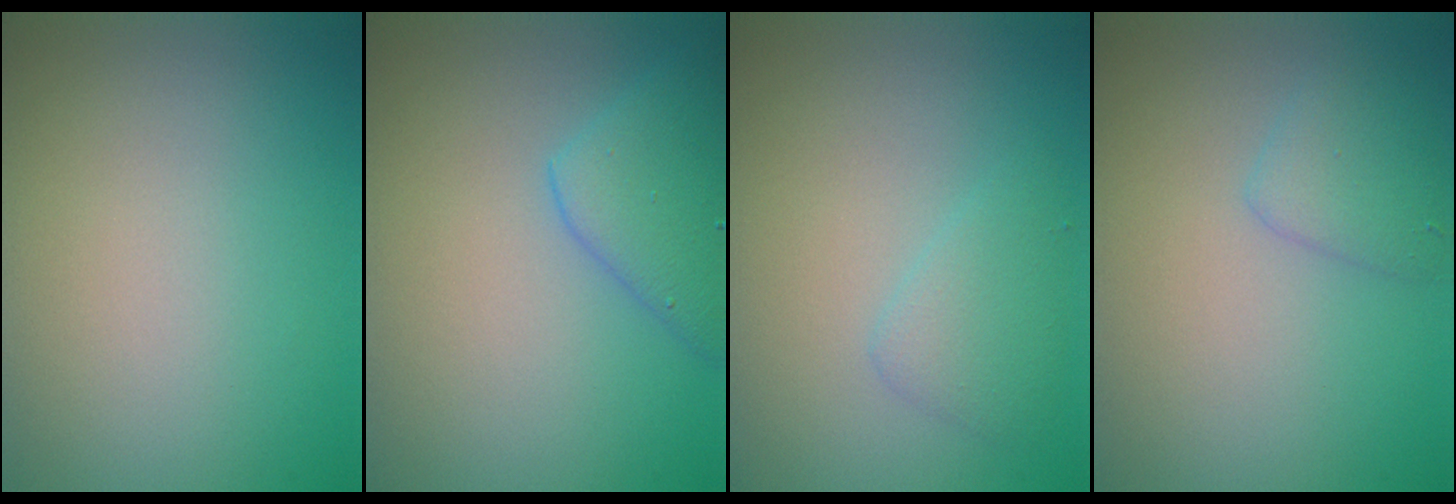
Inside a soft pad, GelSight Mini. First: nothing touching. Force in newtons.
{"total": 2.9, "press": 2.9, "slide": 0.0}
{"total": 1.9, "press": 1.9, "slide": 0.0}
{"total": 1.8, "press": 1.8, "slide": 0.2}